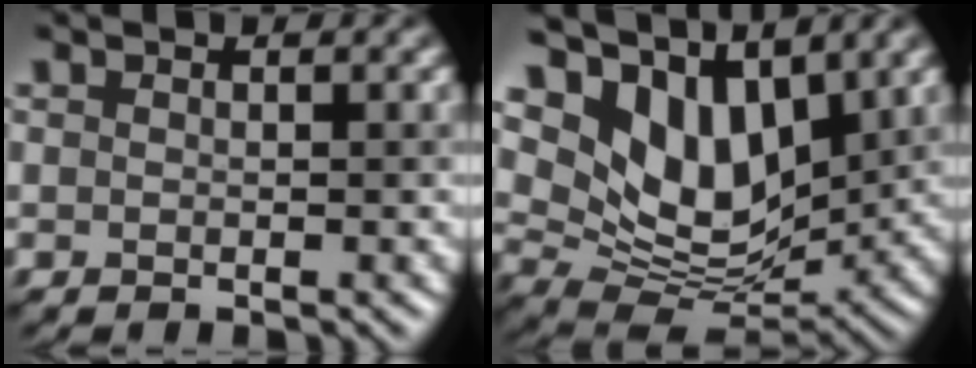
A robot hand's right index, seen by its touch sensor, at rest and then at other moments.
{"total": 8.8, "force": [5.1, 5.0, 5.2], "torque": [-0.116, -0.010, 0.092]}